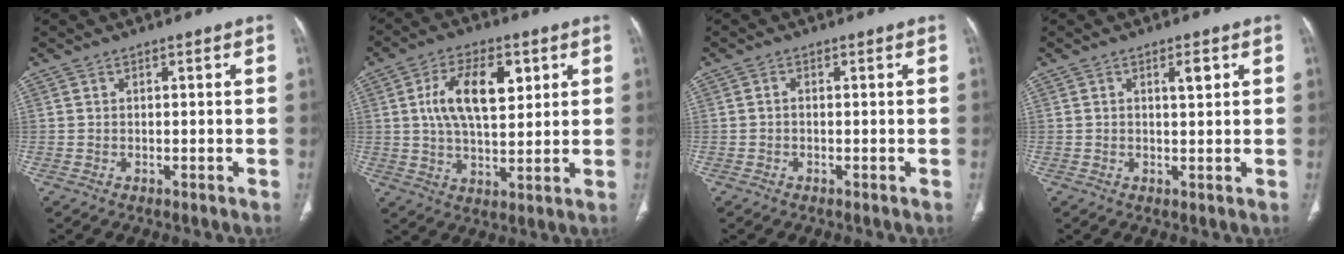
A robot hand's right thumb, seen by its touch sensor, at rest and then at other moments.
{"total": 12.6, "force": [3.6, 6.4, 10.2], "torque": [-0.163, -0.006, 0.067]}
{"total": 0.5, "force": [-0.1, 0.4, 0.4], "torque": [-0.005, 0.001, -0.006]}
{"total": 2.3, "force": [1.0, 0.7, 2.0], "torque": [-0.031, -0.004, 0.018]}